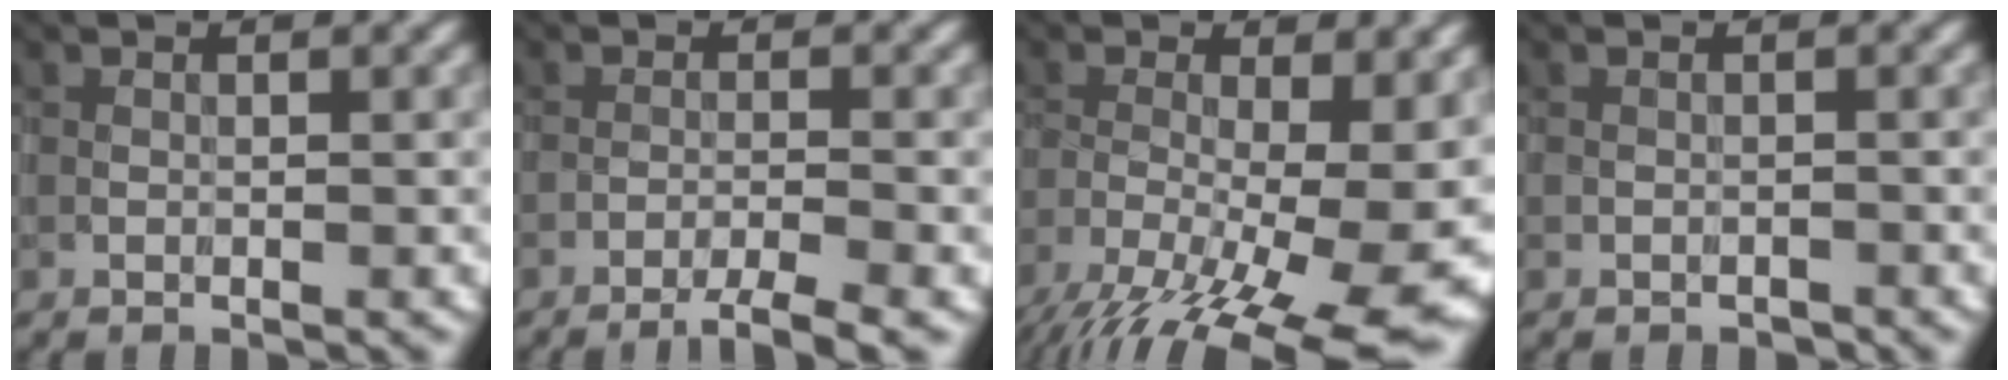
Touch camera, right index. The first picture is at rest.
{"total": 3.3, "force": [-2.5, 0.3, 2.1], "torque": [-0.028, 0.009, -0.048]}
{"total": 14.5, "force": [-5.7, 4.9, 12.4], "torque": [-0.199, -0.017, -0.075]}
{"total": 0.8, "force": [-0.7, 0.1, -0.3], "torque": [0.005, 0.003, -0.008]}